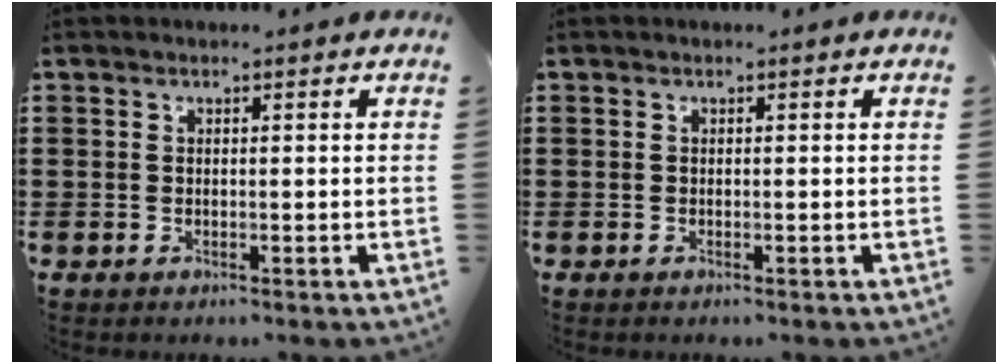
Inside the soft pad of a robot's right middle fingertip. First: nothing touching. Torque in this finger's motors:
{"motor_torque": [-0.01, -0.05, 0.03, 0.01]}